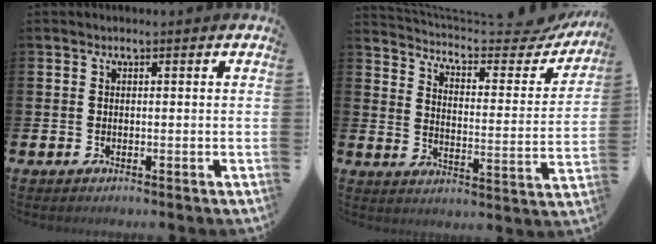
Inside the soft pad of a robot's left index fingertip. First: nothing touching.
{"total": 5.5, "force": [4.9, 1.5, 1.8], "torque": [-0.052, -0.045, 0.075]}